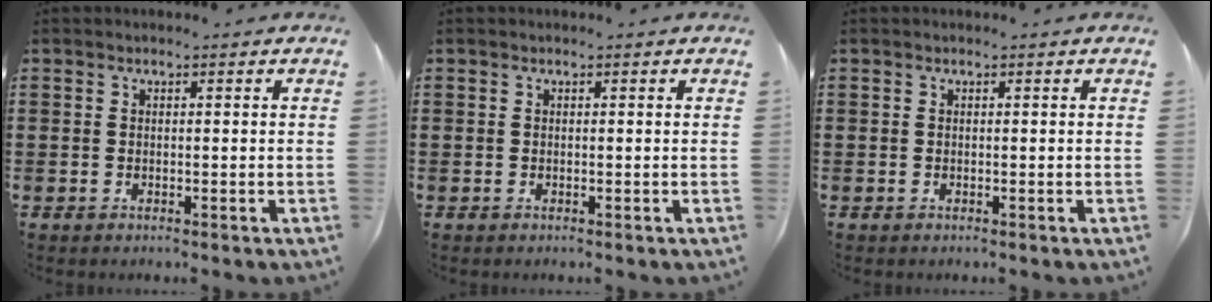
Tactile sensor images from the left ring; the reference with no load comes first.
{"total": 0.0}
{"total": 0.0}